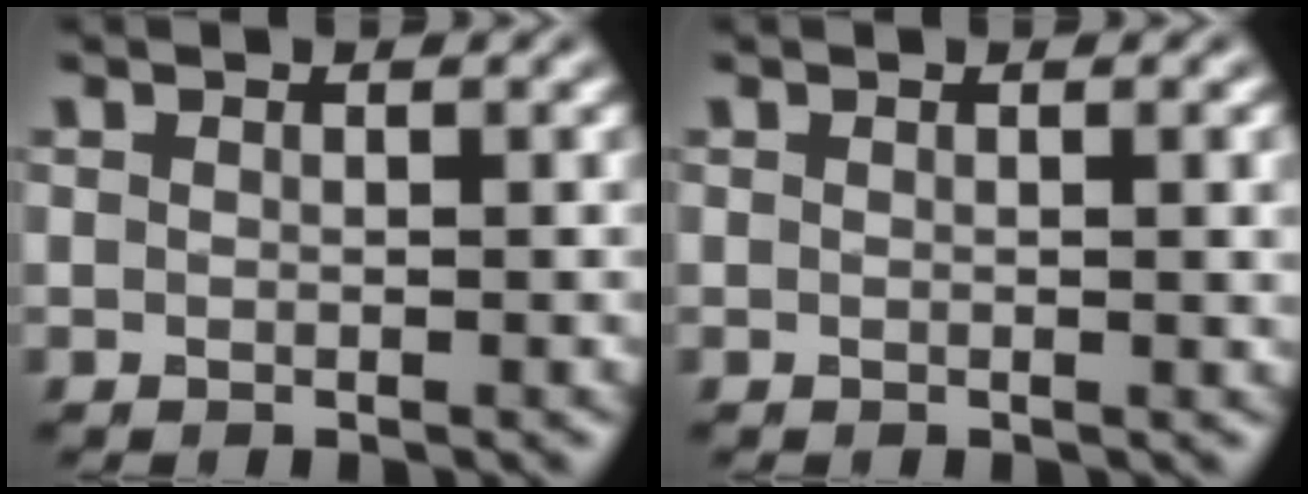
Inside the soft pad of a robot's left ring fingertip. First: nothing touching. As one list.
[{"total": 1.7, "force": [0.2, 0.5, 1.6], "torque": [-0.015, 0.003, 0.001]}]